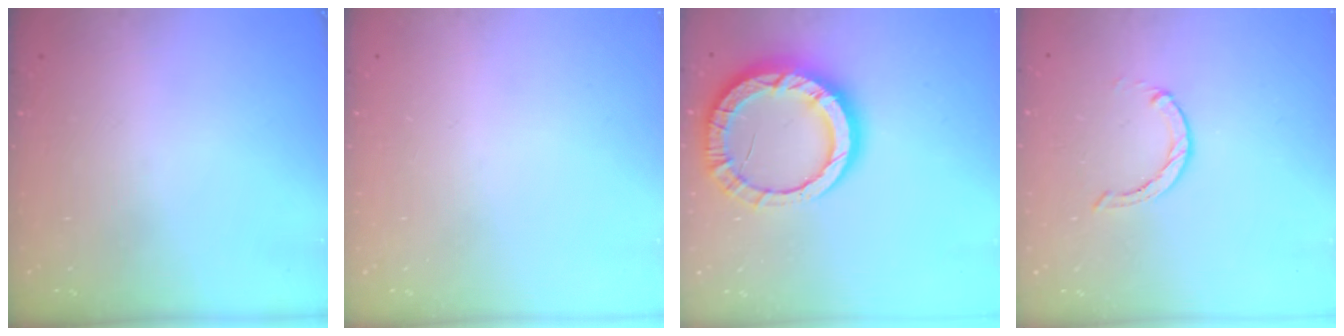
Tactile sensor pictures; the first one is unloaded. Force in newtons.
{"total": 0.0}
{"total": 17.0, "press": 16.9, "slide": 1.6}
{"total": 0.0}